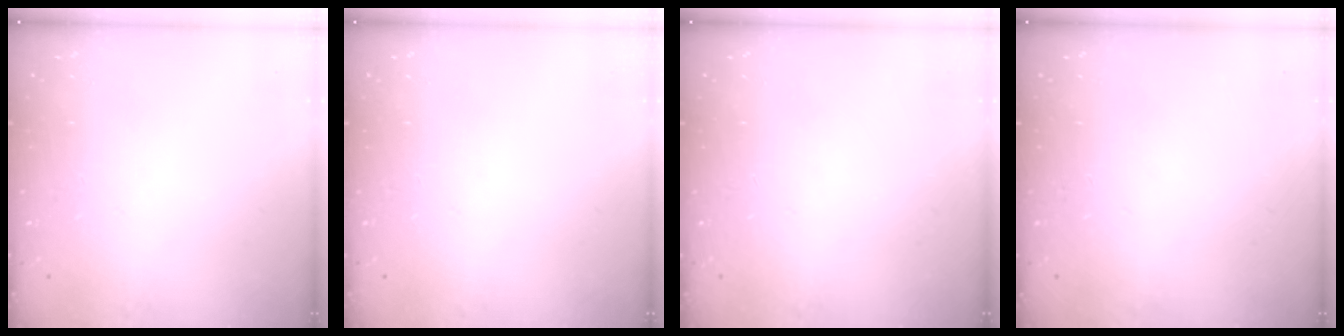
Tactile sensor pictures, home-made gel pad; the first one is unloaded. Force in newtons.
{"total": 0.0}
{"total": 0.0}
{"total": 0.0}